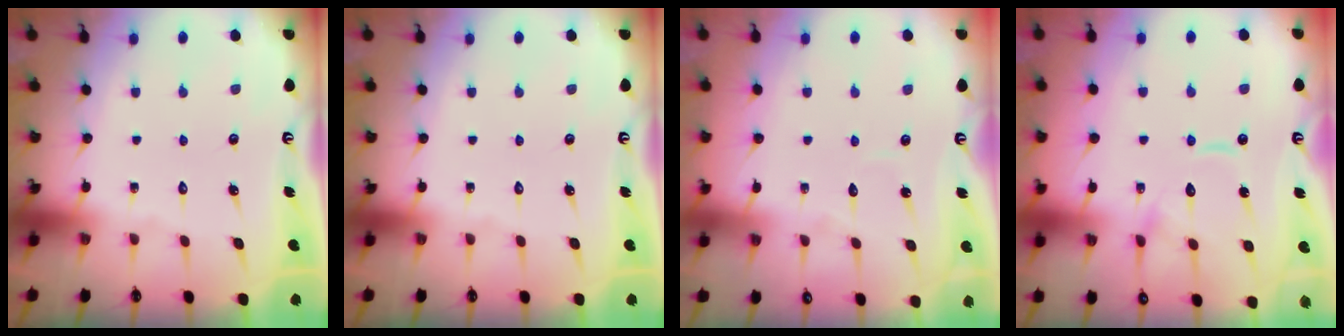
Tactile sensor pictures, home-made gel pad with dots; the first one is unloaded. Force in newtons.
{"total": 0.0}
{"total": 2.8, "press": 2.8, "slide": 0.3}
{"total": 12.6, "press": 12.5, "slide": 1.3}